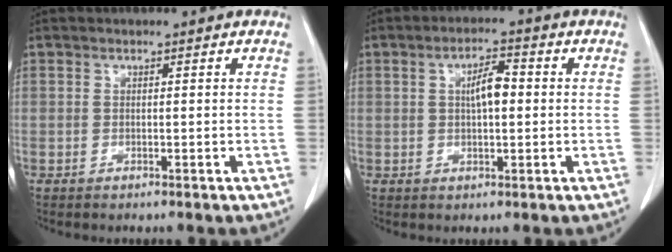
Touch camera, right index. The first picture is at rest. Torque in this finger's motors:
{"motor_torque": [0.38, 0.03, 0.10, 0.03]}